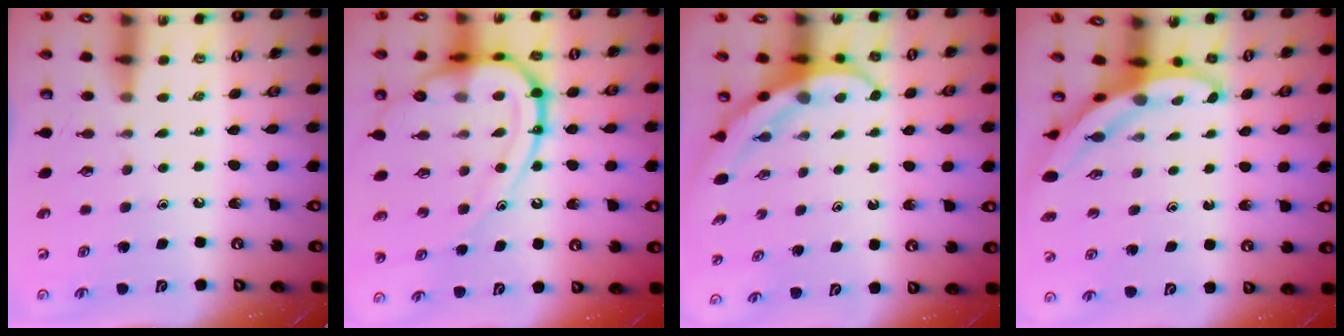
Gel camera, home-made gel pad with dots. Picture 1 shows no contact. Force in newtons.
{"total": 20.4, "press": 20.3, "slide": 2.2}
{"total": 4.0, "press": 4.0, "slide": 0.4}
{"total": 3.5, "press": 3.5, "slide": 0.1}